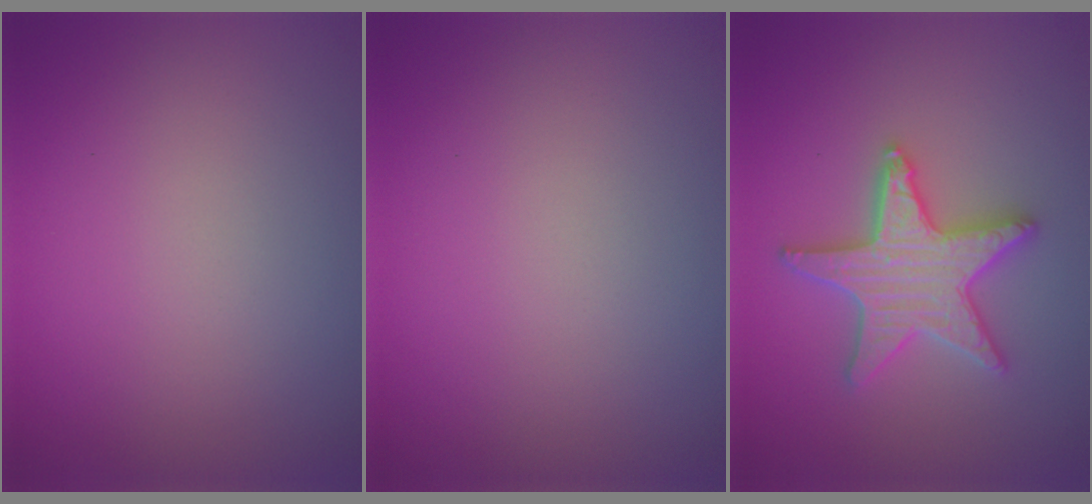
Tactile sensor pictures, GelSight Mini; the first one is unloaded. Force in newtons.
{"total": 0.0}
{"total": 5.2, "press": 5.1, "slide": 0.8}